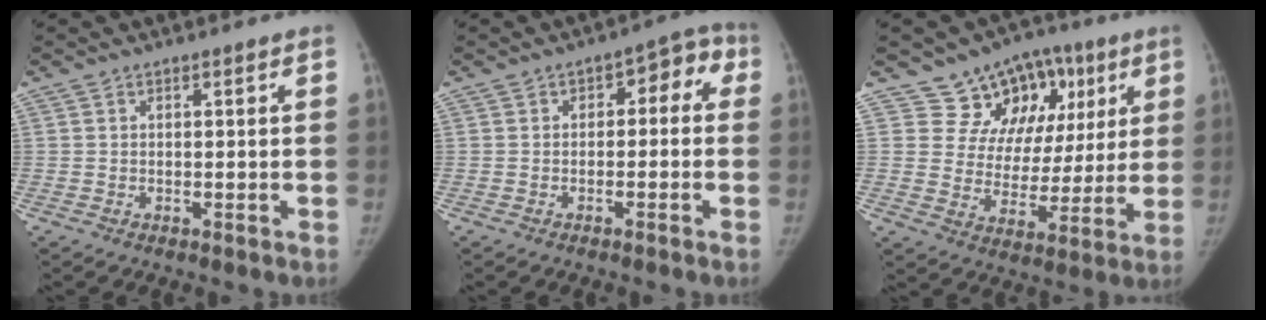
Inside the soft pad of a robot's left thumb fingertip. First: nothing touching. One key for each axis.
{"total": 5.5, "fx": -0.3, "fy": 3.8, "fz": 3.9, "tx": -0.013, "ty": 0.036, "tz": -0.017}
{"total": 15.0, "fx": 7.4, "fy": 11.4, "fz": 6.5, "tx": -0.030, "ty": -0.013, "tz": 0.113}